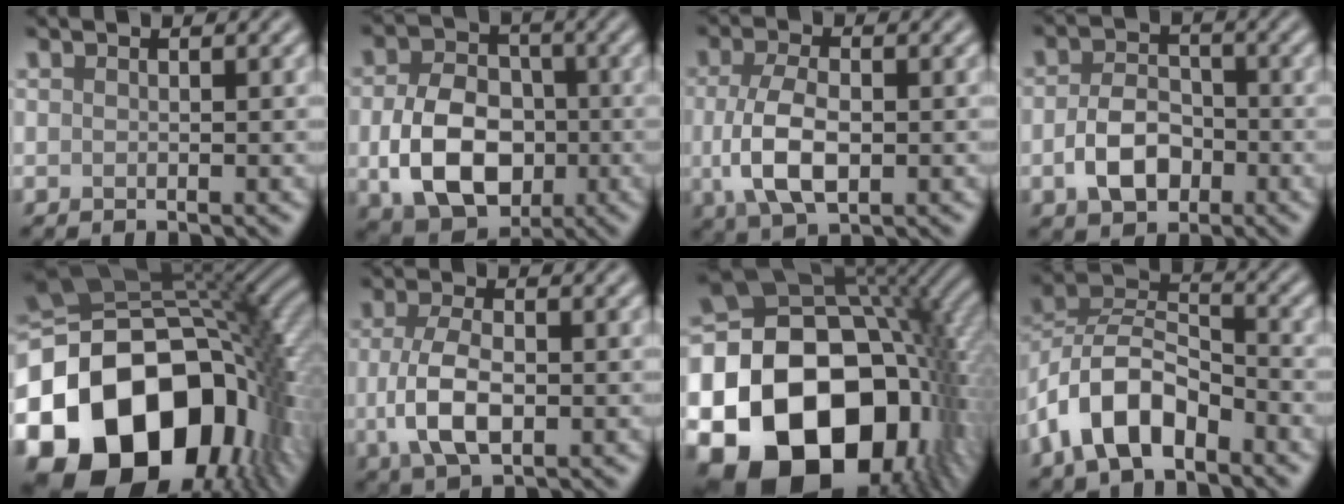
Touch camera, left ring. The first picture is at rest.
{"total": 8.7, "force": [-1.6, 6.2, 5.9], "torque": [-0.117, -0.010, -0.028]}
{"total": 5.6, "force": [-0.6, 3.0, 4.7], "torque": [-0.106, -0.008, -0.011]}
{"total": 4.6, "force": [-1.5, 3.1, 3.0], "torque": [-0.059, 0.000, -0.030]}
{"total": 20.2, "force": [-7.0, 14.0, 12.8], "torque": [-0.268, -0.029, -0.117]}
{"total": 5.1, "force": [-0.7, 2.6, 4.4], "torque": [-0.099, -0.006, -0.014]}
{"total": 22.8, "force": [-5.7, 16.6, 14.6], "torque": [-0.262, -0.021, -0.107]}
{"total": 7.9, "force": [-4.3, 4.1, 5.1], "torque": [-0.093, 0.010, -0.094]}